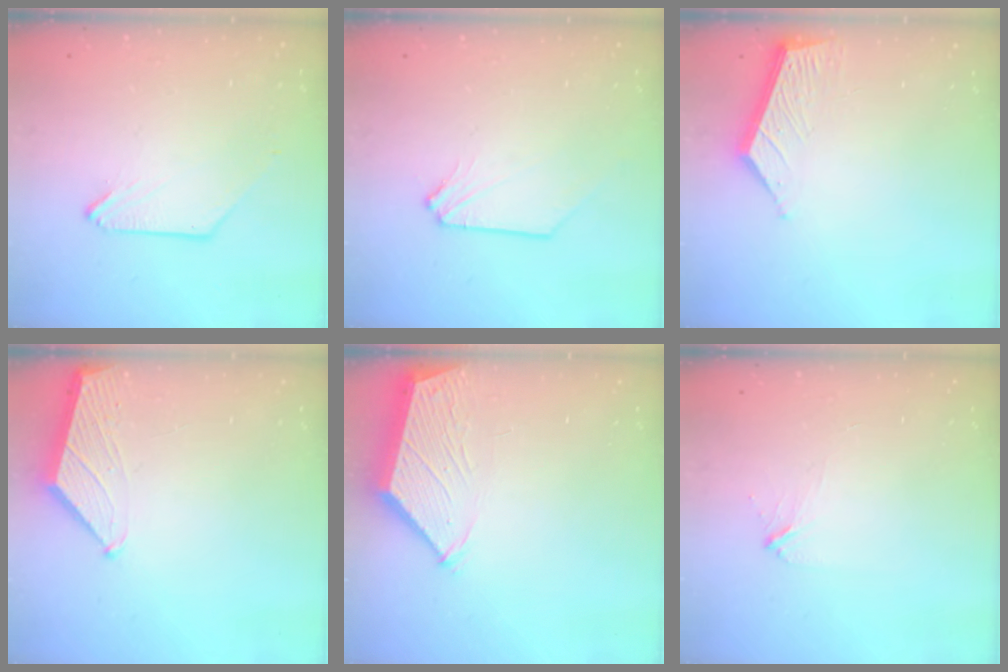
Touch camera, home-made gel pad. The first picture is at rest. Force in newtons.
{"total": 1.4, "press": 1.4, "slide": 0.2}
{"total": 6.3, "press": 6.3, "slide": 0.6}
{"total": 1.5, "press": 1.4, "slide": 0.2}
{"total": 3.2, "press": 3.1, "slide": 0.4}
{"total": 2.1, "press": 2.1, "slide": 0.1}